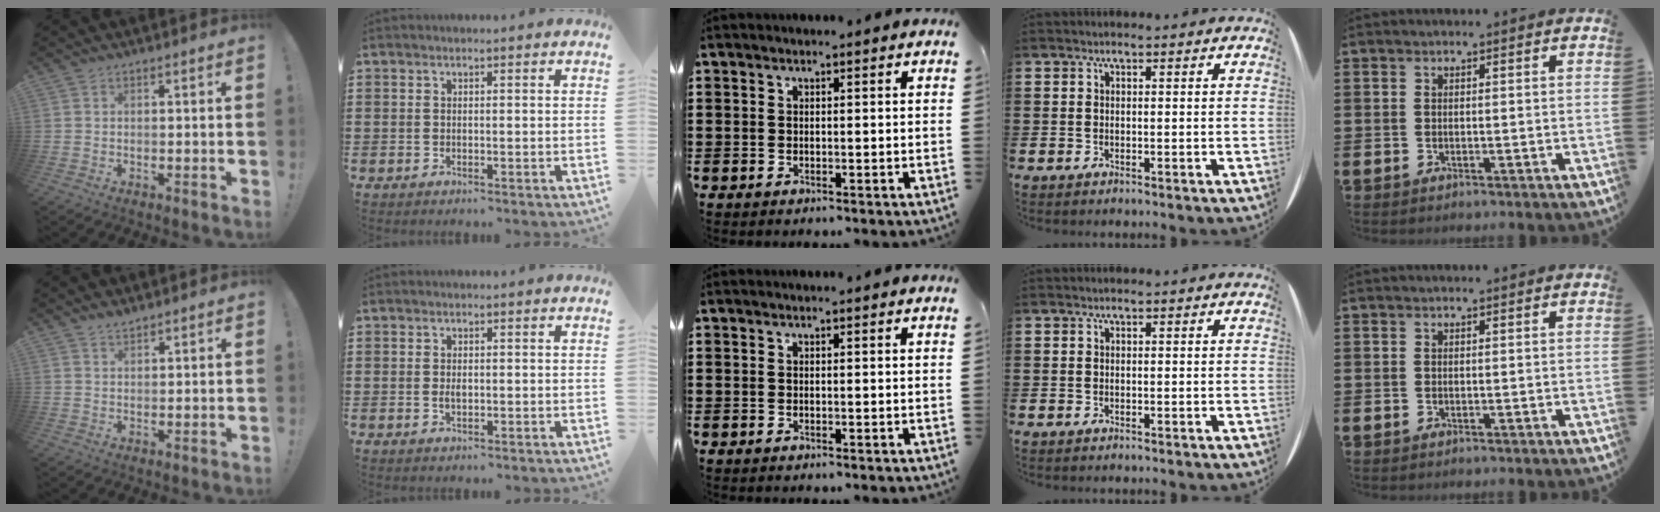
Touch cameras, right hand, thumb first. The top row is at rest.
{"thumb": {"total": 1.9, "force": [1.8, 0.3, 0.5], "torque": [-0.011, -0.009, 0.032]}, "index": {"total": 1.3, "force": [-0.1, 0.7, 1.1], "torque": [-0.021, 0.003, -0.003]}}